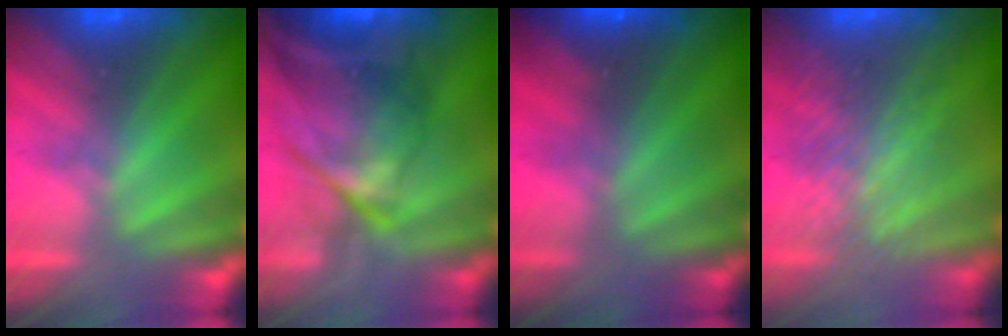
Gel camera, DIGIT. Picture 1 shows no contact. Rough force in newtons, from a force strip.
{"total": 7.5}
{"total": 1.5}
{"total": 3.4}